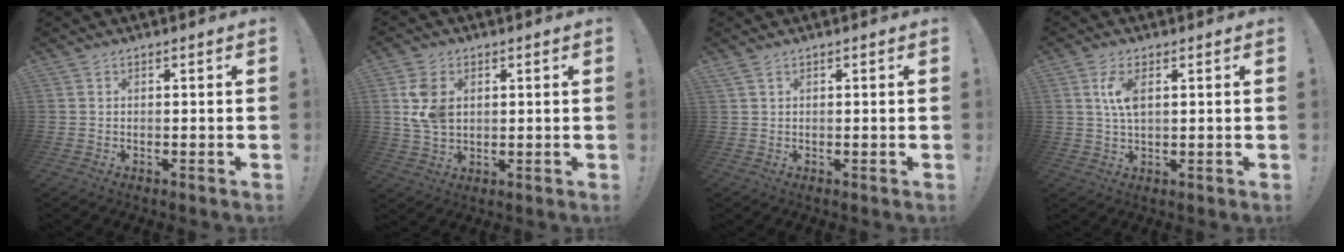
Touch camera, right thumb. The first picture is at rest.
{"total": 9.2, "force": [2.3, 6.6, 6.0], "torque": [-0.115, -0.002, 0.045]}
{"total": 1.4, "force": [0.8, 0.0, 1.1], "torque": [-0.024, 0.000, 0.015]}
{"total": 6.2, "force": [1.7, 2.6, 5.4], "torque": [-0.099, -0.003, 0.025]}